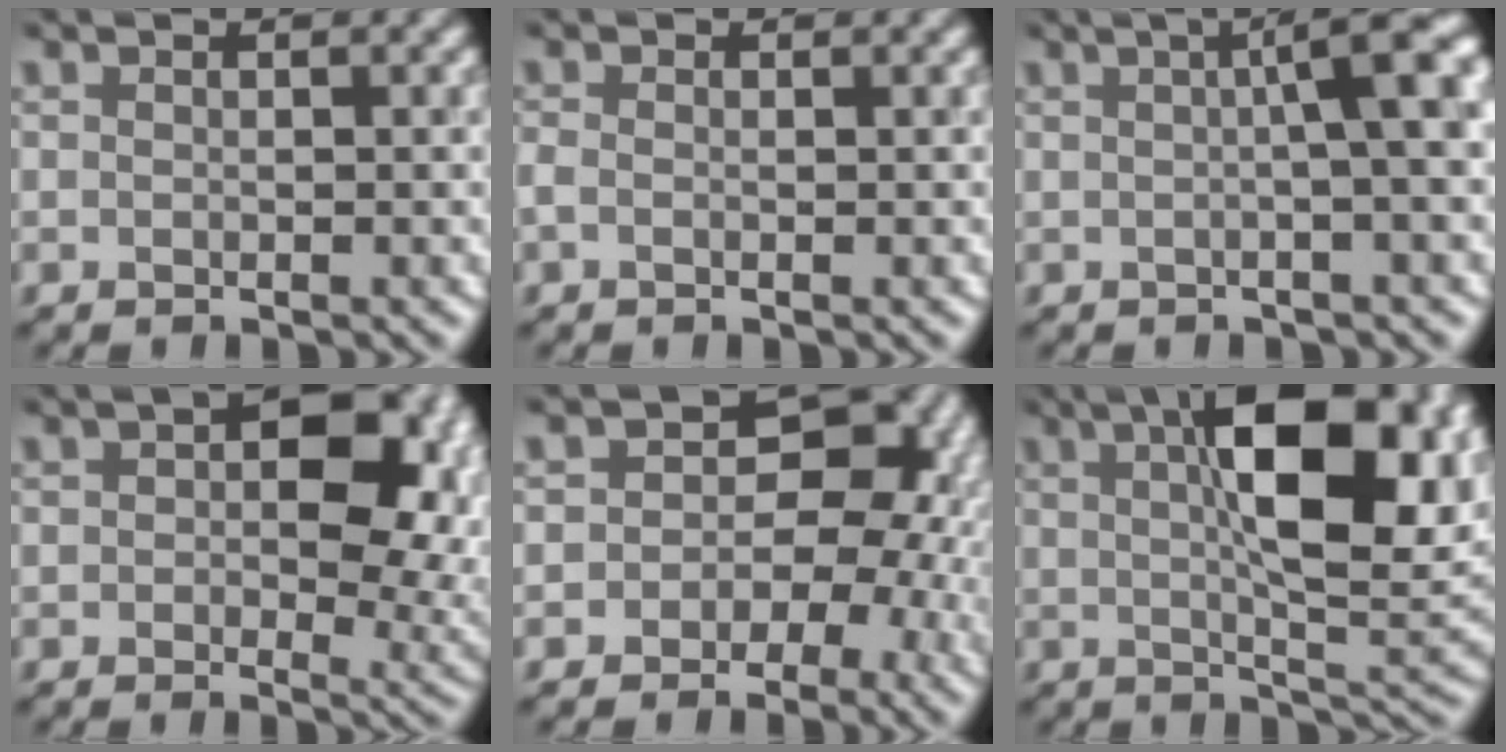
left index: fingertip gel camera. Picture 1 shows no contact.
{"total": 0.7, "force": [-0.5, 0.2, 0.4], "torque": [-0.008, -0.004, -0.011]}
{"total": 6.8, "force": [1.1, 1.4, 6.6], "torque": [-0.064, 0.018, 0.012]}
{"total": 10.9, "force": [2.1, 6.2, 8.7], "torque": [-0.099, 0.003, 0.029]}
{"total": 8.5, "force": [-1.0, 6.5, 5.3], "torque": [0.033, 0.025, -0.049]}
{"total": 12.9, "force": [3.7, 4.4, 11.5], "torque": [-0.155, 0.004, 0.054]}